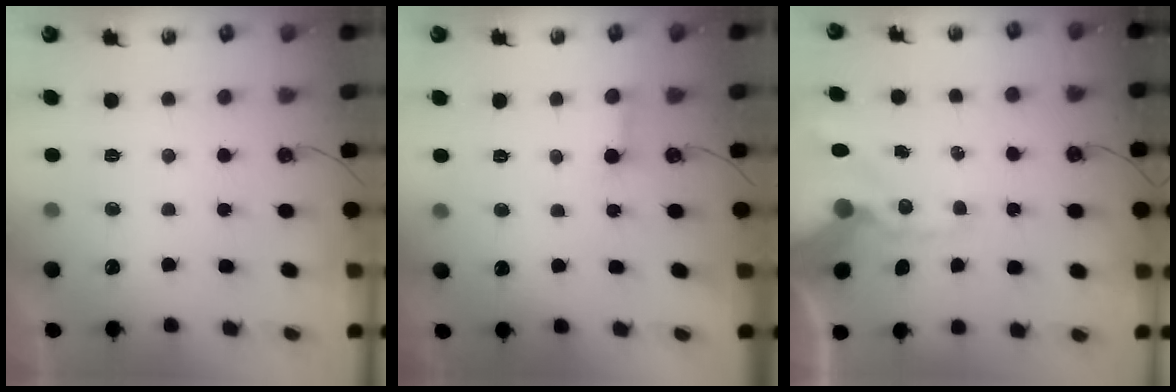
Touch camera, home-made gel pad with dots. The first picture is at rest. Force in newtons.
{"total": 2.2, "press": 2.2, "slide": 0.1}
{"total": 17.7, "press": 17.5, "slide": 2.5}